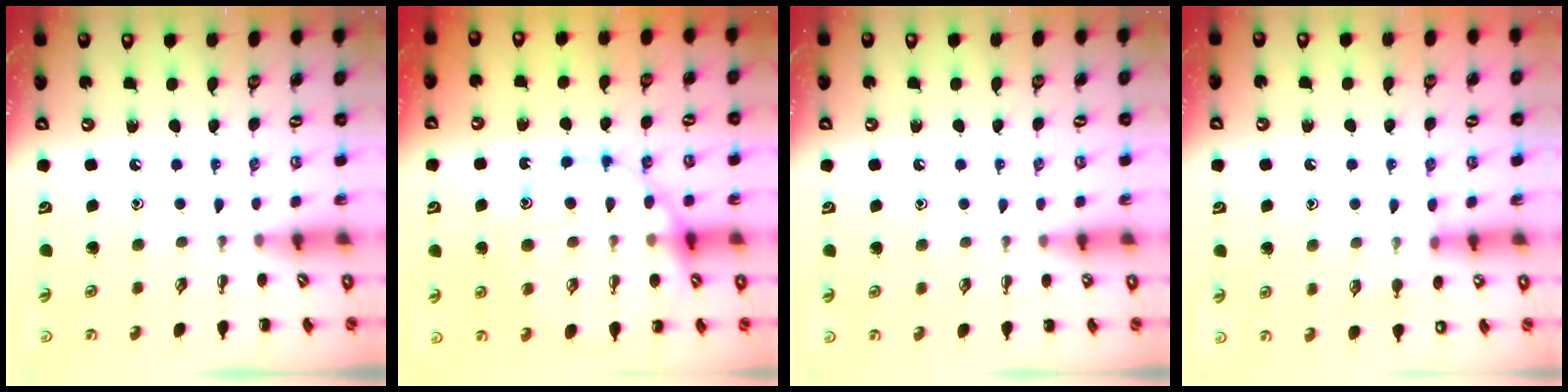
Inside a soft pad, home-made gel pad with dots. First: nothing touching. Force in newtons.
{"total": 18.2, "press": 18.1, "slide": 2.0}
{"total": 3.2, "press": 3.1, "slide": 1.1}
{"total": 8.8, "press": 8.7, "slide": 1.5}